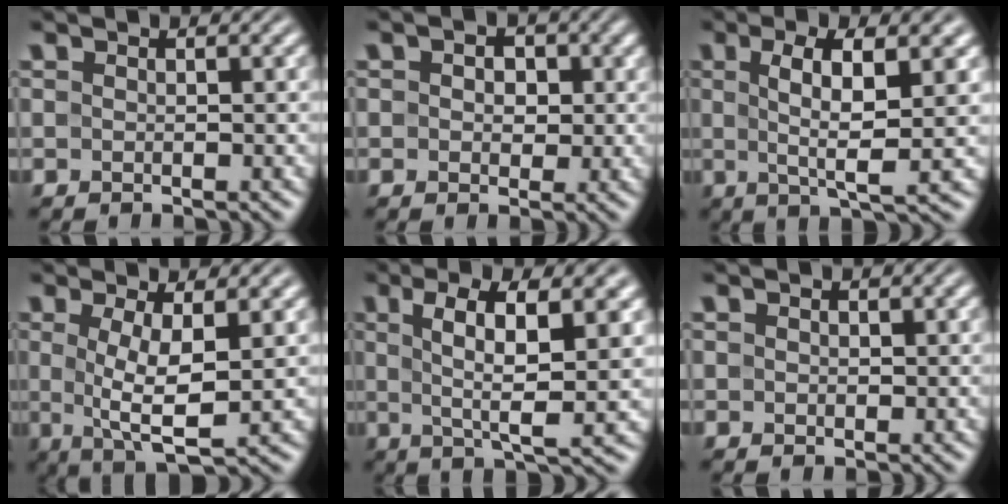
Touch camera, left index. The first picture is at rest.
{"total": 2.9, "force": [0.8, 2.2, 1.8], "torque": [-0.012, 0.010, -0.010]}
{"total": 6.1, "force": [1.1, 1.4, 5.8], "torque": [-0.095, 0.000, 0.018]}
{"total": 5.0, "force": [0.5, 1.3, 4.8], "torque": [-0.087, -0.006, 0.012]}
{"total": 7.1, "force": [1.8, 1.8, 6.6], "torque": [-0.108, 0.000, 0.029]}
{"total": 0.7, "force": [0.3, 0.7, 0.2], "torque": [-0.001, -0.002, 0.003]}